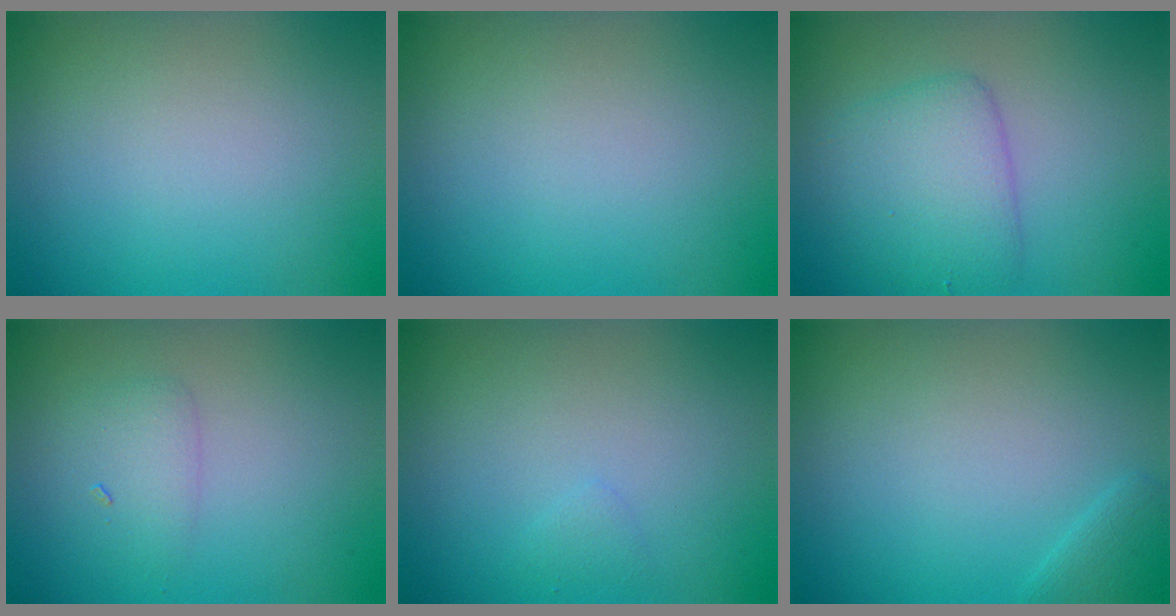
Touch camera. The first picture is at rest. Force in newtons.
{"total": 0.0}
{"total": 4.1, "press": 4.1, "slide": 0.1}
{"total": 1.7, "press": 1.7, "slide": 0.1}
{"total": 0.6, "press": 0.6, "slide": 0.1}
{"total": 1.4, "press": 1.4, "slide": 0.1}